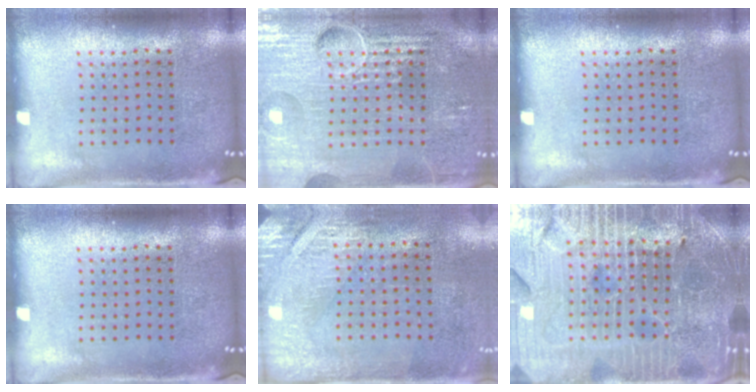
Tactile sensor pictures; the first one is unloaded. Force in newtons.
{"total": 7.1, "press": 7.1, "slide": 0.9}
{"total": 0.0}
{"total": 0.0}
{"total": 2.8, "press": 2.4, "slide": 1.4}
{"total": 5.1, "press": 4.8, "slide": 1.7}